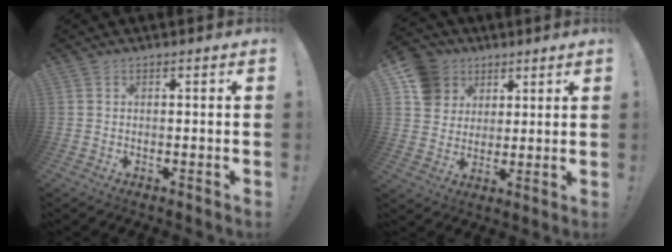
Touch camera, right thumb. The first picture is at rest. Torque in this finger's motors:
{"motor_torque": [-0.76, 0.68, 0.62, 0.39, 0.22]}